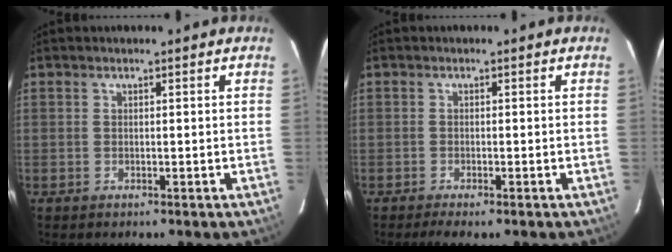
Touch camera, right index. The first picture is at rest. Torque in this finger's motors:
{"motor_torque": [-0.02, -0.15, 0.02, 0.01]}